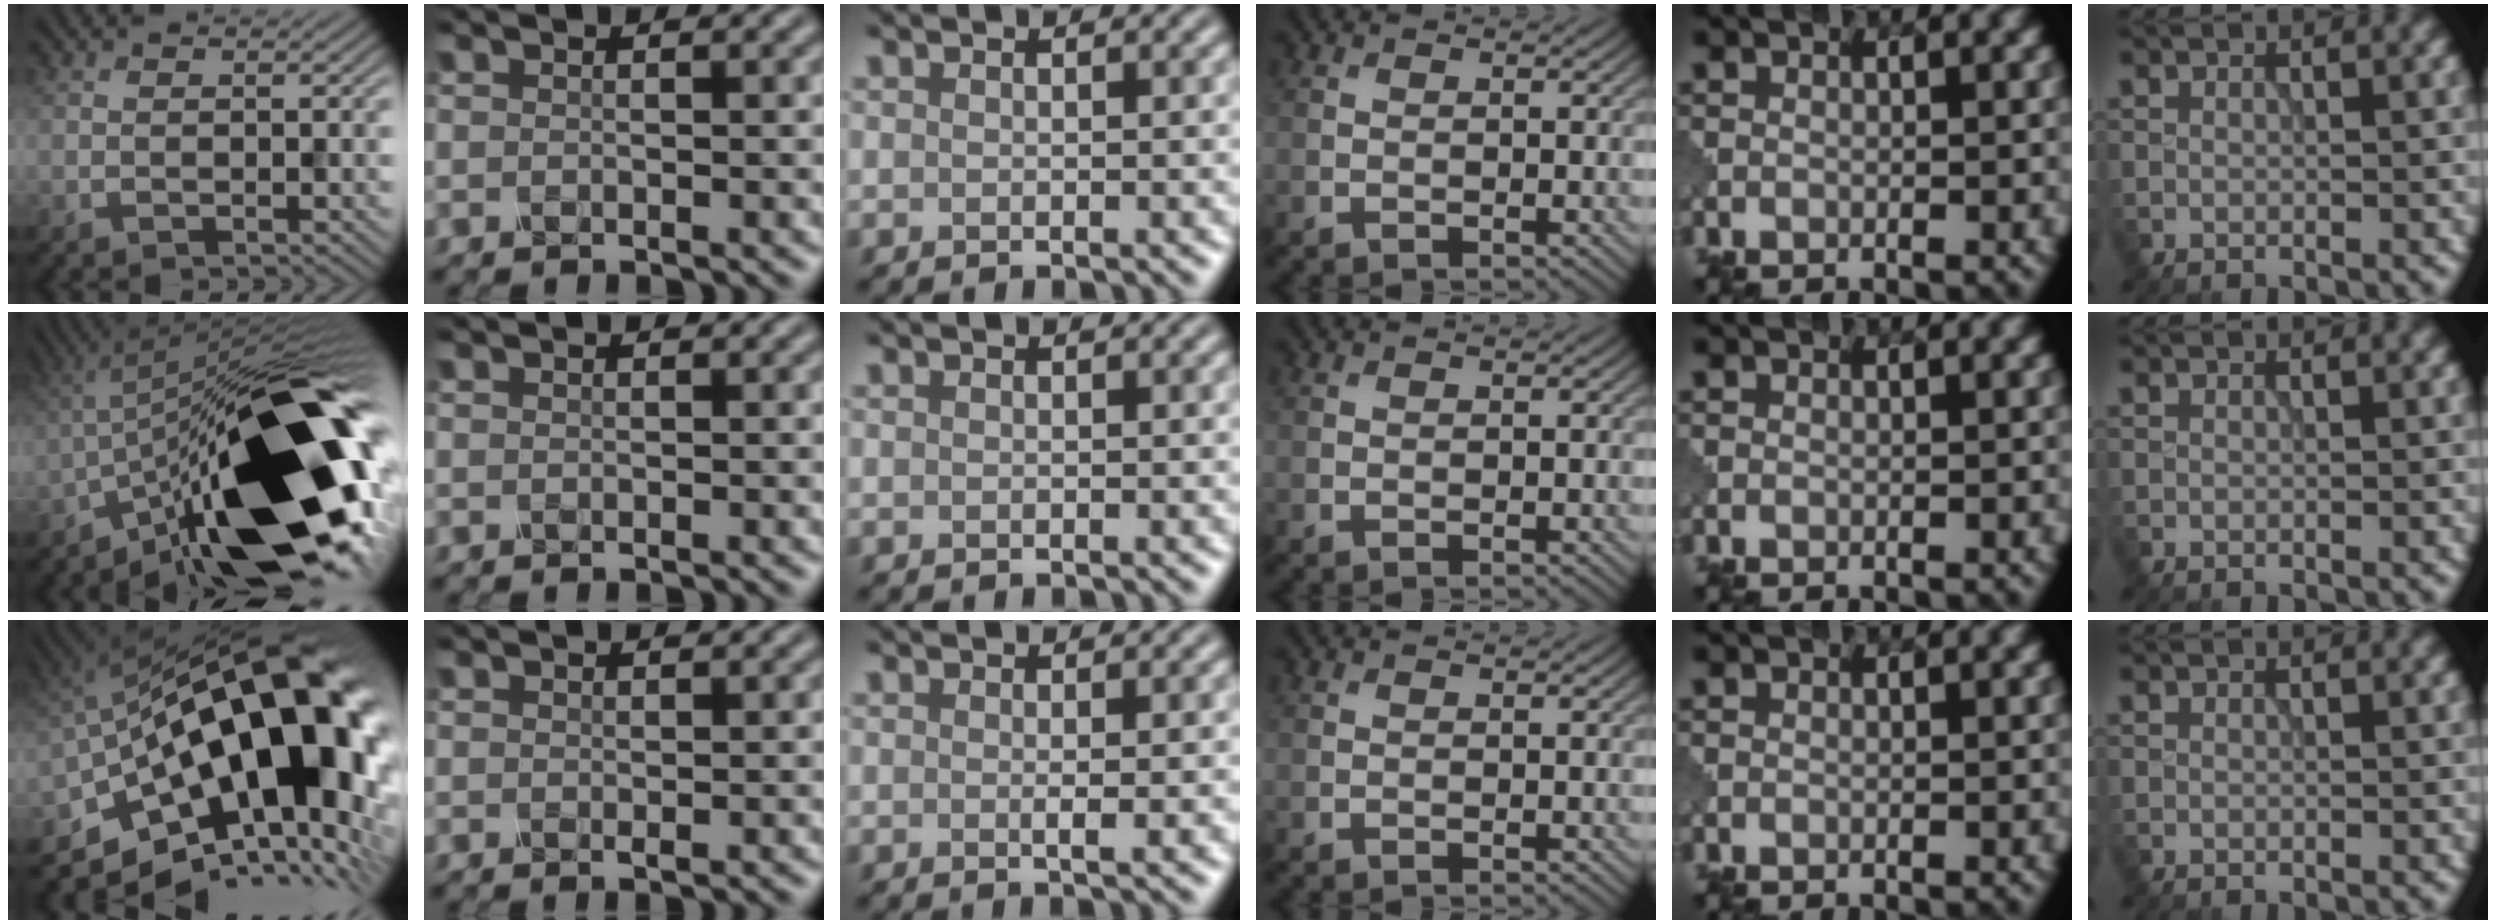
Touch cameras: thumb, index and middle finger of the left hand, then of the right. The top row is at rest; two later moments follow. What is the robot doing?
{"motion": "shake", "object": "salt shaker"}